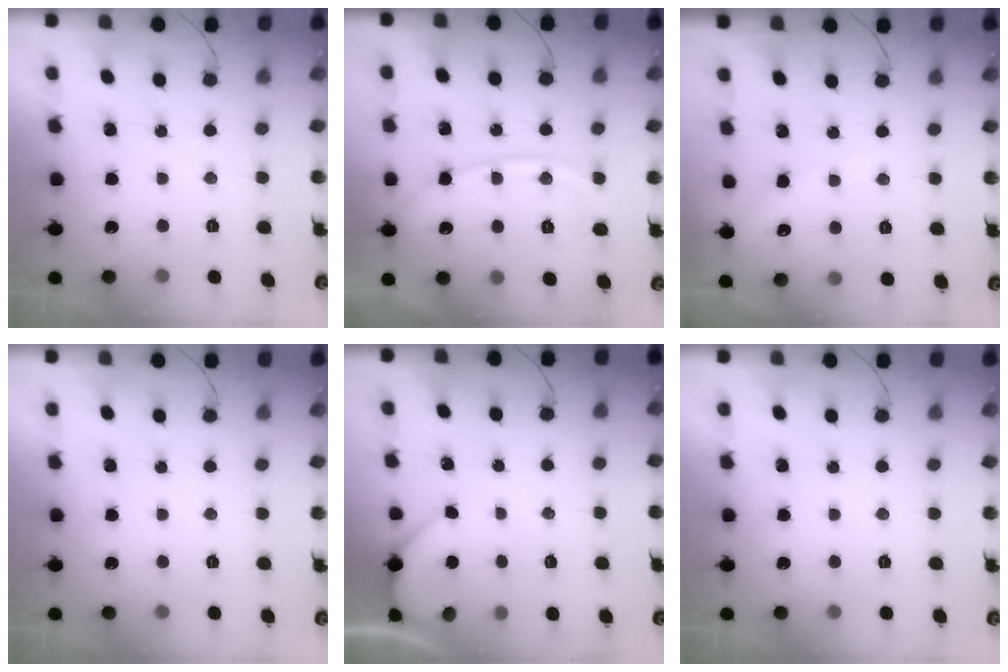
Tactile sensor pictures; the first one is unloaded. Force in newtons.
{"total": 10.3, "press": 10.2, "slide": 1.3}
{"total": 3.2, "press": 3.1, "slide": 0.5}
{"total": 0.0}
{"total": 2.1, "press": 2.1, "slide": 0.3}
{"total": 0.0}